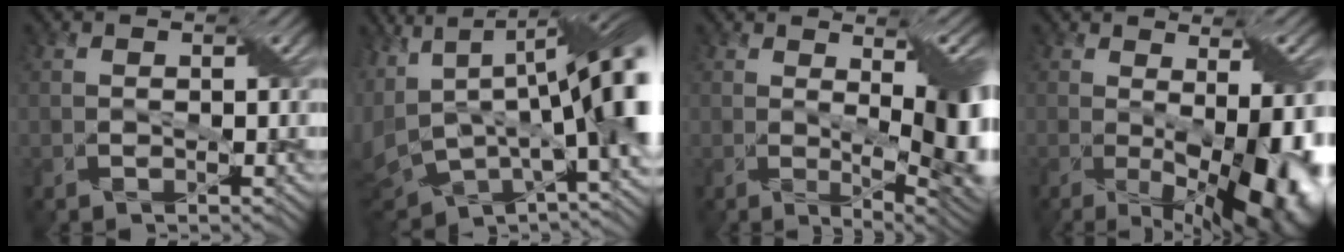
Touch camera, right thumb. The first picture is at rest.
{"total": 19.7, "force": [-1.3, 7.5, 18.2], "torque": [-0.300, -0.015, -0.018]}
{"total": 9.6, "force": [0.6, 3.5, 8.9], "torque": [-0.121, -0.014, 0.018]}
{"total": 11.3, "force": [-2.2, 4.7, 10.0], "torque": [-0.137, -0.038, -0.010]}